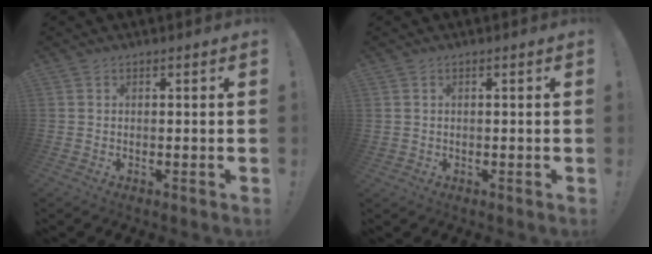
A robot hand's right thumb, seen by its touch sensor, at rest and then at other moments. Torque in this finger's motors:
{"motor_torque": [-0.19, 0.07, -0.07, 0.04, -0.02]}